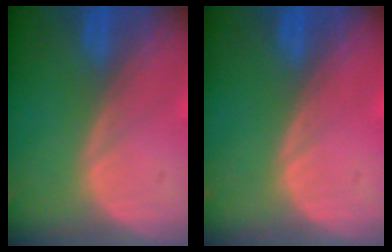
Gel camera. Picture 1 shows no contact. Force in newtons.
{"total": 0.0}